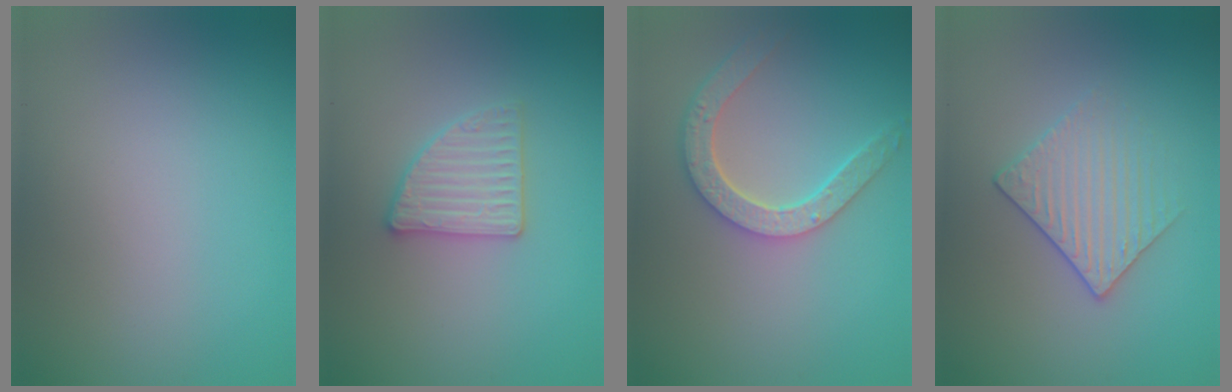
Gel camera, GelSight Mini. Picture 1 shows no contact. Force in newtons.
{"total": 2.8, "press": 2.8, "slide": 0.4}
{"total": 4.6, "press": 3.8, "slide": 2.6}
{"total": 2.4, "press": 2.1, "slide": 1.1}